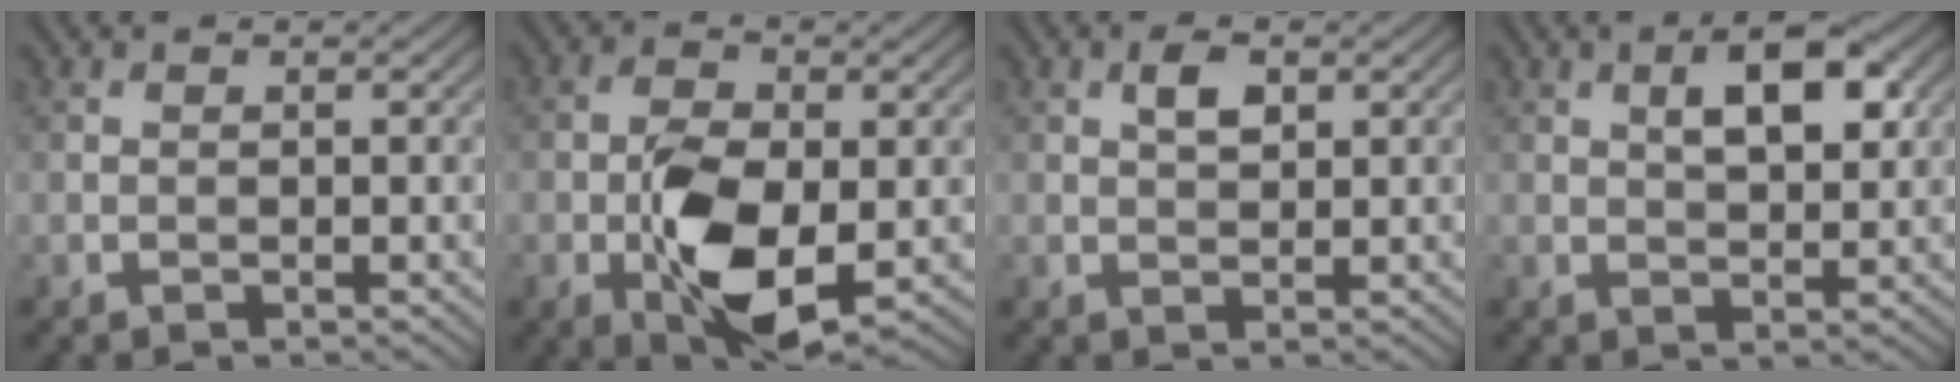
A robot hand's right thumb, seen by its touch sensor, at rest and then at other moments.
{"total": 9.3, "force": [-2.2, 4.9, 7.6], "torque": [-0.149, -0.010, -0.039]}
{"total": 2.4, "force": [0.9, 1.2, 1.9], "torque": [-0.038, 0.003, 0.016]}
{"total": 6.2, "force": [2.0, 2.7, 5.2], "torque": [-0.082, 0.006, 0.030]}